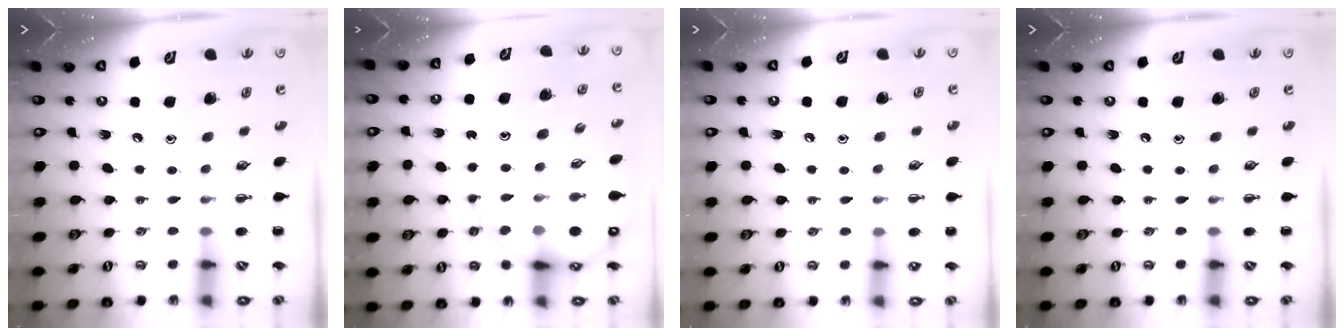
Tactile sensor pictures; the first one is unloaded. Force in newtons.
{"total": 12.3, "press": 11.8, "slide": 3.7}
{"total": 3.6, "press": 3.5, "slide": 1.1}
{"total": 0.0}